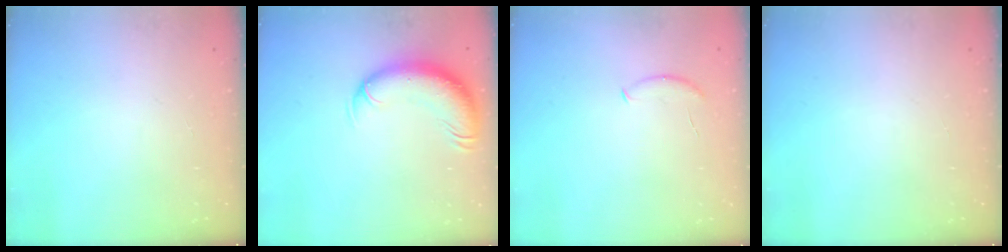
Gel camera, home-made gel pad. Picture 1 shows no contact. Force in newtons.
{"total": 12.3, "press": 11.8, "slide": 3.3}
{"total": 6.7, "press": 6.7, "slide": 0.9}
{"total": 0.0}